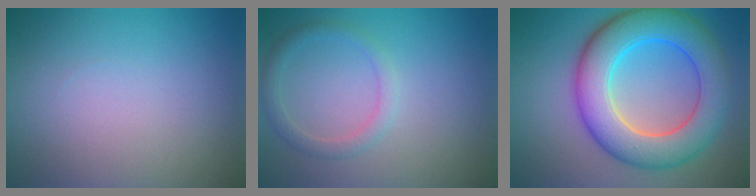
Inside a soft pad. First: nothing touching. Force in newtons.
{"total": 1.8, "press": 1.8, "slide": 0.0}
{"total": 9.3, "press": 9.3, "slide": 0.4}